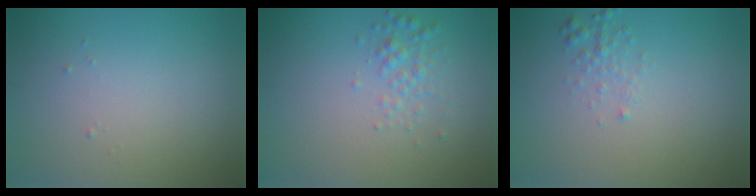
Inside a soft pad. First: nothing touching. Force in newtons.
{"total": 1.7, "press": 1.7, "slide": 0.1}
{"total": 1.2, "press": 1.2, "slide": 0.0}